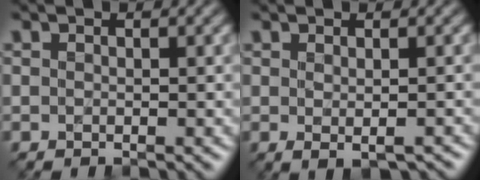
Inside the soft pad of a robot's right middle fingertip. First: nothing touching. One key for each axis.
{"total": 1.8, "fx": -0.1, "fy": 0.5, "fz": 1.8, "tx": -0.028, "ty": -0.001, "tz": 0.004}